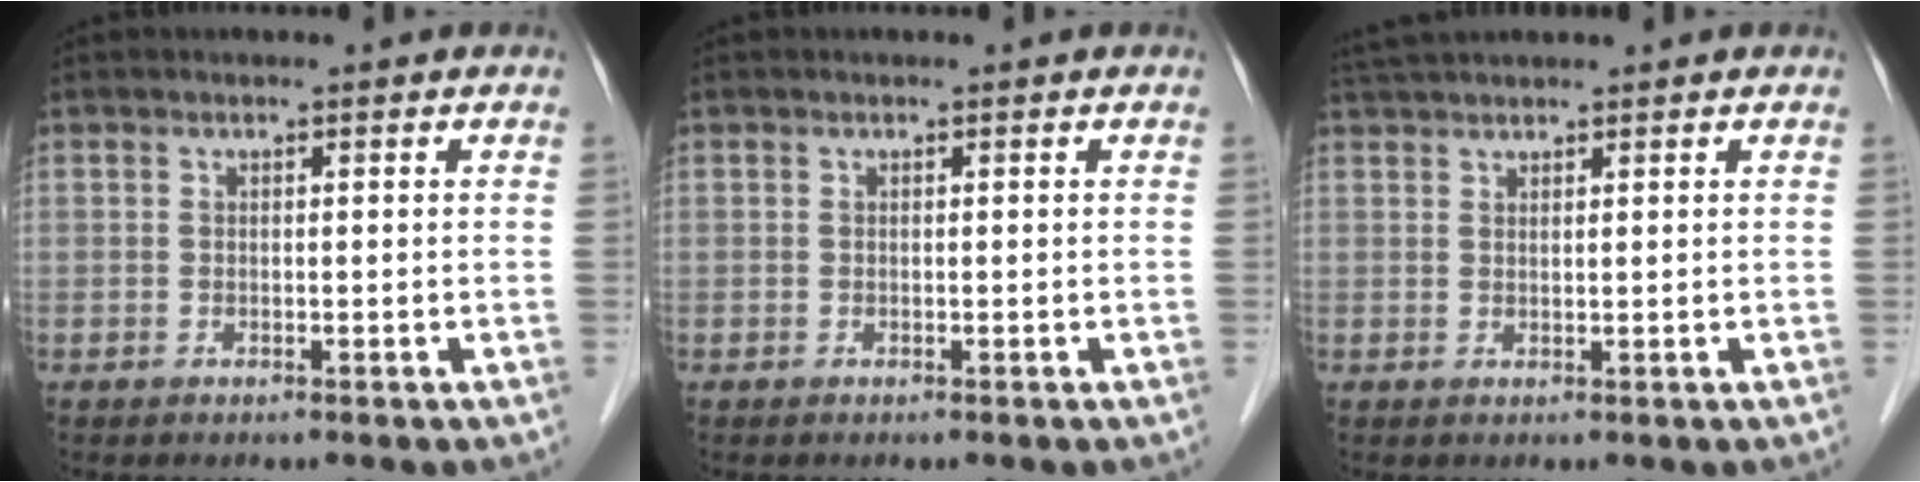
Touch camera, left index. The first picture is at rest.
{"total": 0.0}
{"total": 2.8, "force": [2.6, -0.4, 1.0], "torque": [-0.020, 0.017, 0.053]}